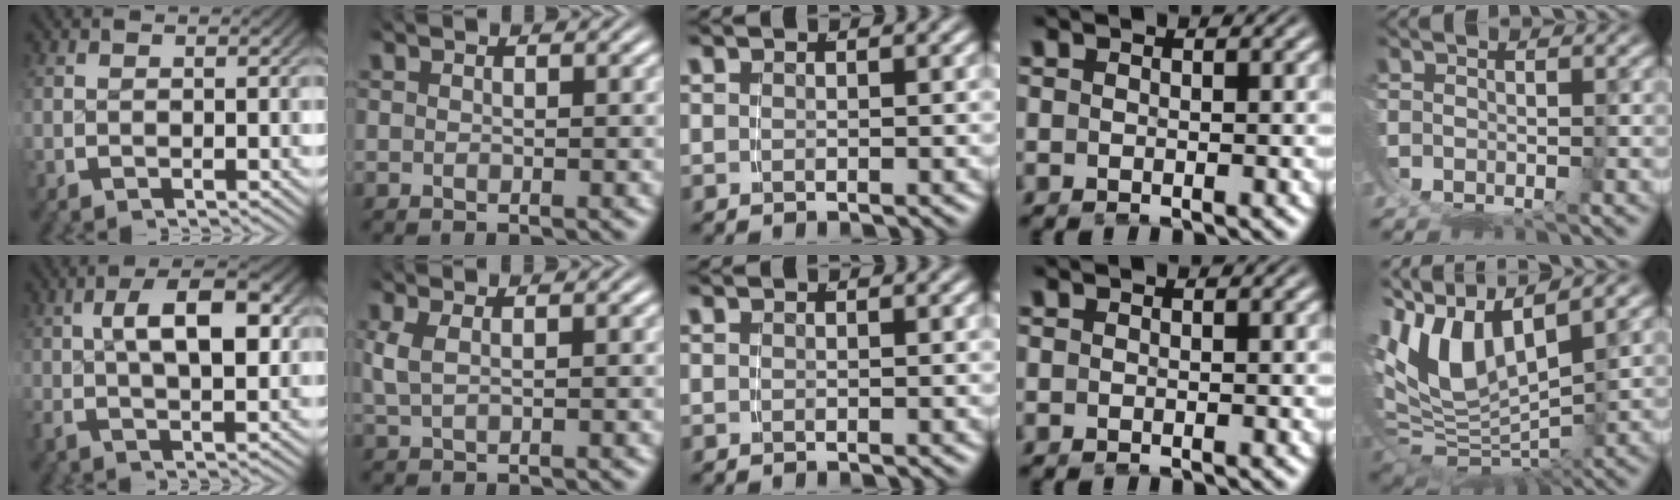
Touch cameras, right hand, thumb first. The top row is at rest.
{"thumb": {"total": 7.6, "force": [0.6, 3.6, 6.7], "torque": [-0.109, 0.001, 0.010]}, "index": {"total": 2.4, "force": [0.0, 1.9, 1.4], "torque": [-0.045, -0.006, 0.004]}, "little": {"total": 12.4, "force": [1.2, 8.1, 9.3], "torque": [-0.191, -0.030, 0.028]}}